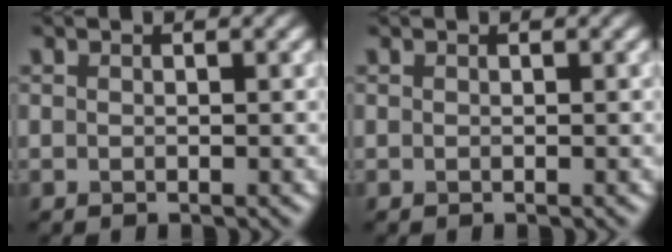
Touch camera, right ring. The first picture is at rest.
{"total": 0.0}